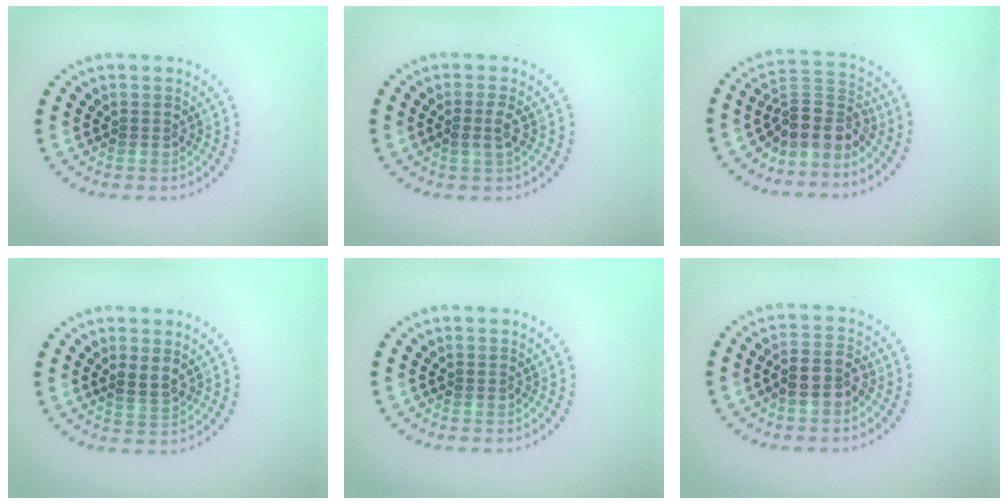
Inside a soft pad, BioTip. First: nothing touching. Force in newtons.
{"total": 1.3, "press": 1.2, "slide": 0.6}
{"total": 3.9, "press": 3.0, "slide": 2.5}
{"total": 1.9, "press": 1.7, "slide": 0.8}
{"total": 0.0}
{"total": 2.8, "press": 2.6, "slide": 1.1}